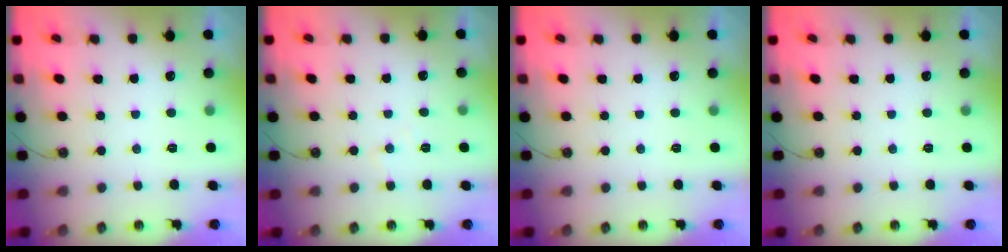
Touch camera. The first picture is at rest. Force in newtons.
{"total": 5.4, "press": 5.3, "slide": 0.9}
{"total": 0.0}
{"total": 0.0}